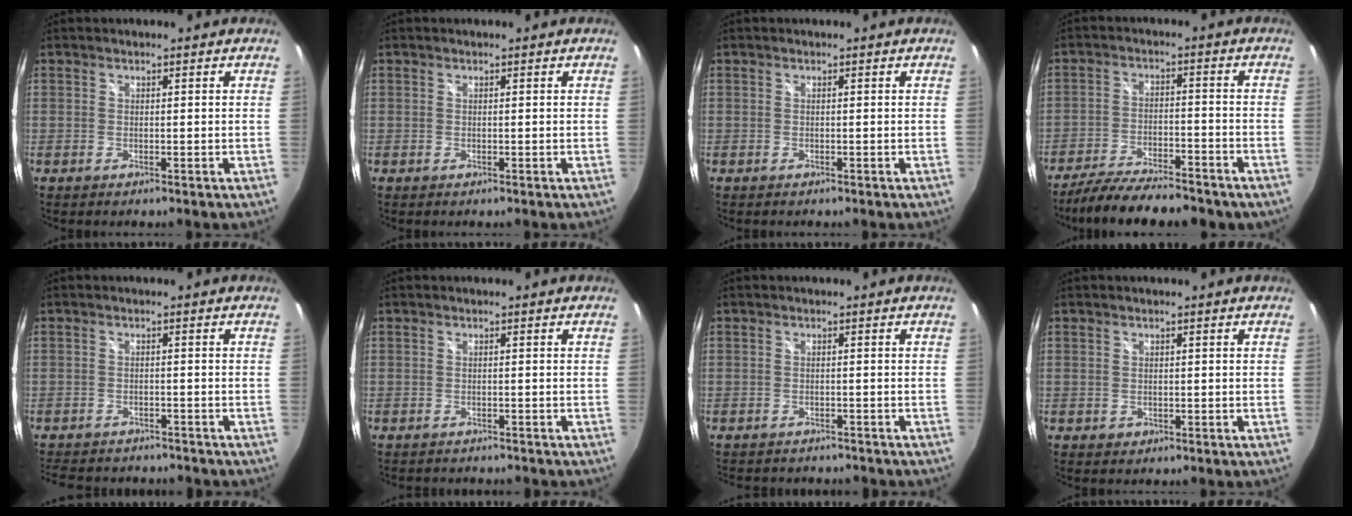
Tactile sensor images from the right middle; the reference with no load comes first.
{"total": 0.0}
{"total": 0.0}
{"total": 16.2, "force": [-13.5, 4.3, 7.8], "torque": [-0.157, -0.027, -0.204]}
{"total": 10.2, "force": [-9.1, 3.3, 3.5], "torque": [-0.087, -0.014, -0.134]}
{"total": 3.3, "force": [-3.2, 0.5, 0.9], "torque": [-0.022, -0.014, -0.046]}
{"total": 6.1, "force": [-5.6, 1.5, 1.9], "torque": [-0.044, -0.017, -0.078]}
{"total": 0.9, "force": [-0.3, 0.8, 0.2], "torque": [0.000, -0.003, -0.003]}